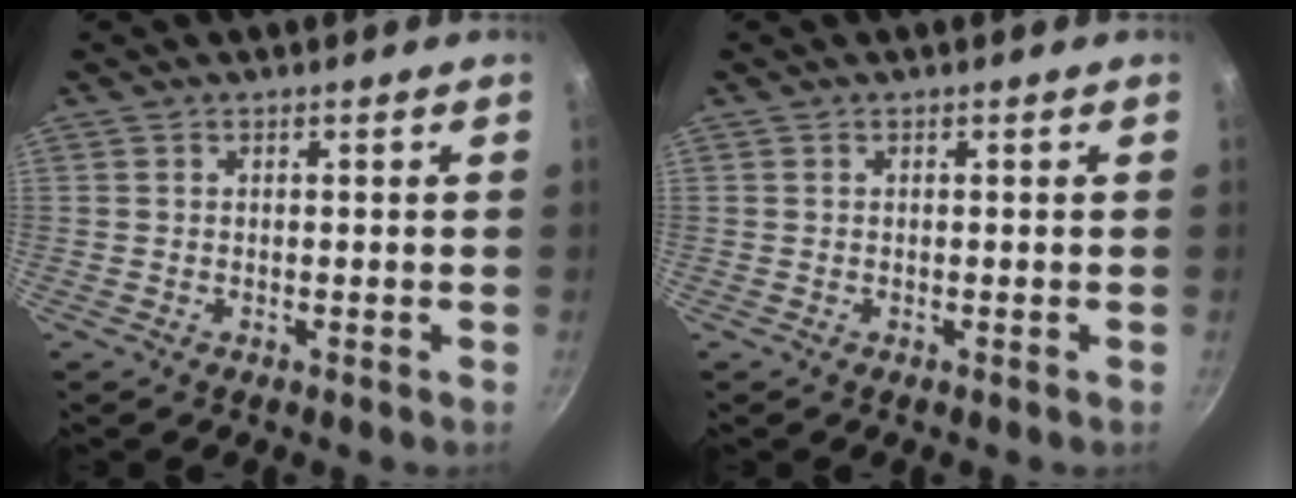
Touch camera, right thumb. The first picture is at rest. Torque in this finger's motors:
{"motor_torque": [0.01, 0.00, 0.00, 0.00, 0.00]}